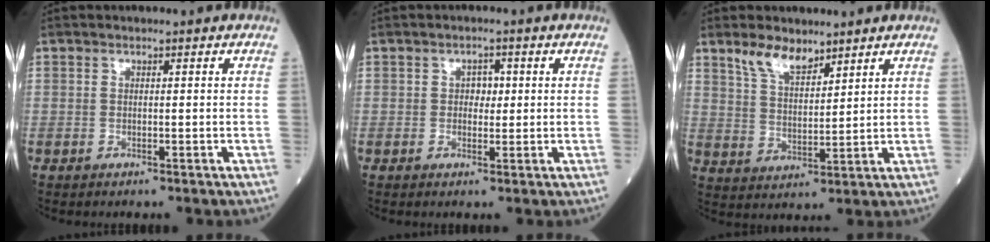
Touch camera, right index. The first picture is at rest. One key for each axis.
{"total": 2.1, "fx": 0.4, "fy": 1.4, "fz": 1.5, "tx": -0.017, "ty": 0.003, "tz": 0.006}
{"total": 6.0, "fx": 4.7, "fy": 2.1, "fz": 3.1, "tx": -0.065, "ty": 0.003, "tz": 0.097}